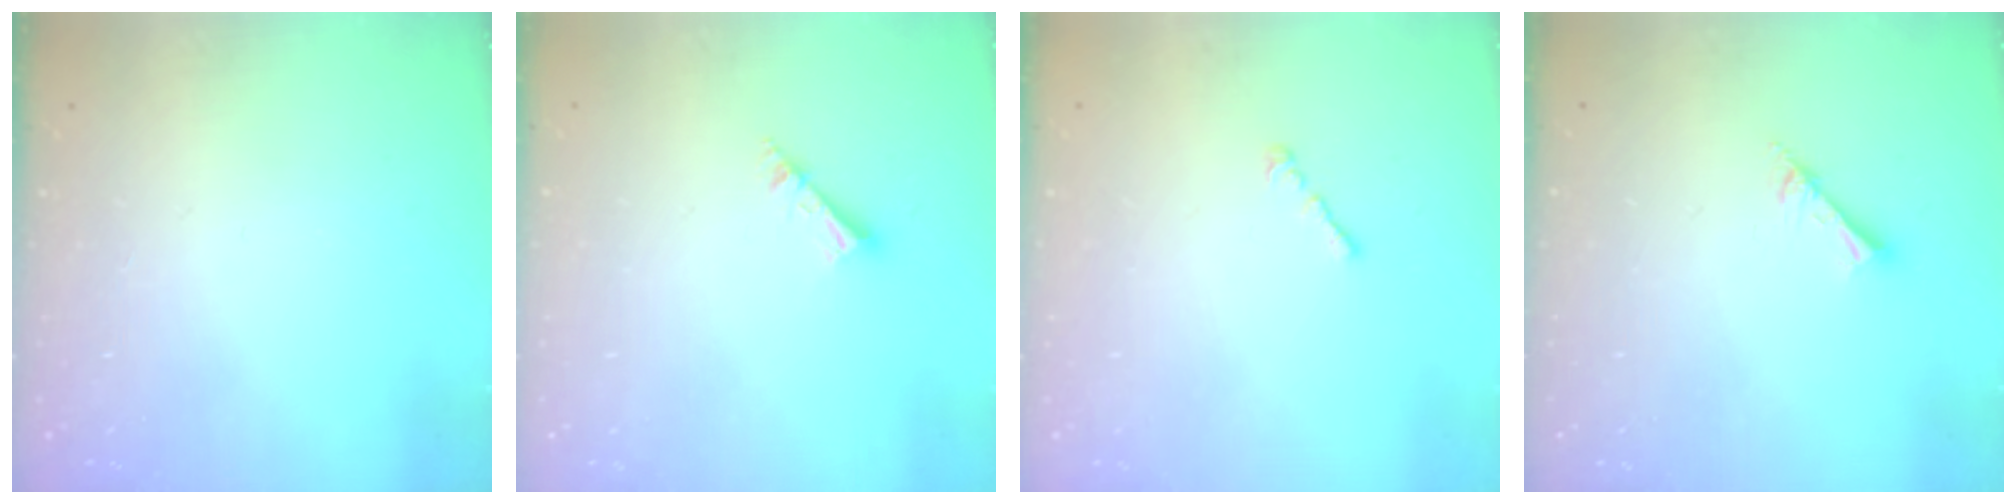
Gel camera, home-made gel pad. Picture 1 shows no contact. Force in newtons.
{"total": 3.8, "press": 3.8, "slide": 0.2}
{"total": 1.0, "press": 0.9, "slide": 0.5}
{"total": 2.8, "press": 2.7, "slide": 0.4}